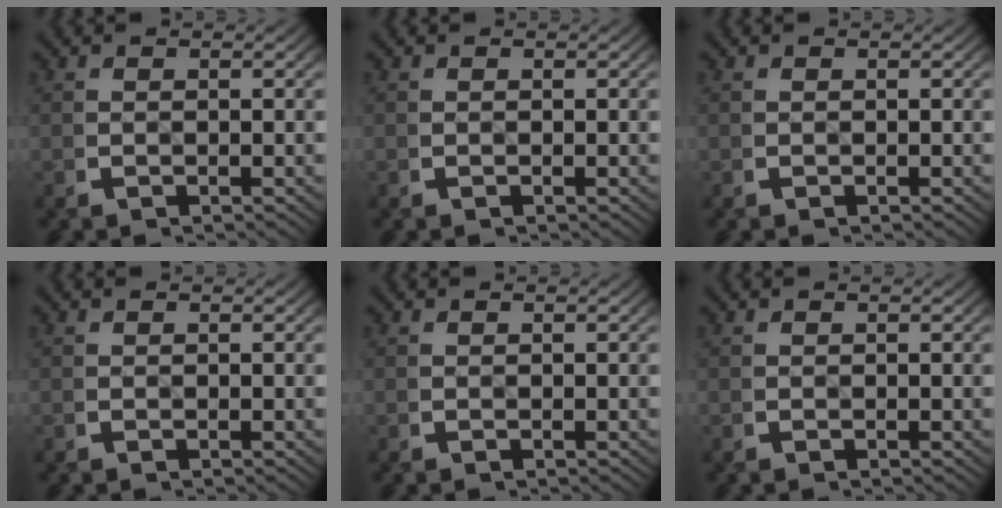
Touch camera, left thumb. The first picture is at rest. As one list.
[{"total": 0.0}, {"total": 0.0}, {"total": 0.0}, {"total": 0.0}, {"total": 0.0}]